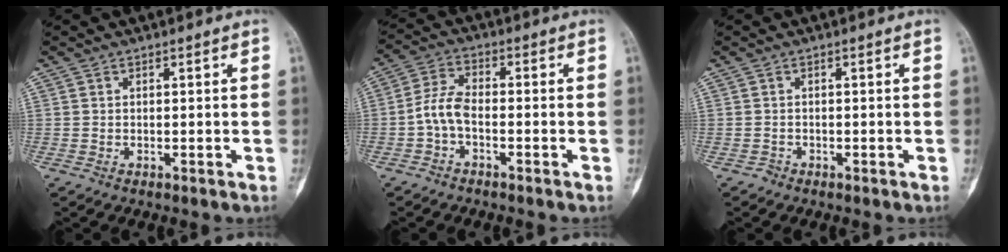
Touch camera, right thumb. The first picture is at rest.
{"total": 5.6, "force": [-1.7, 2.9, 4.5], "torque": [-0.093, 0.021, -0.042]}
{"total": 0.7, "force": [-0.5, 0.4, -0.1], "torque": [0.001, 0.001, -0.014]}